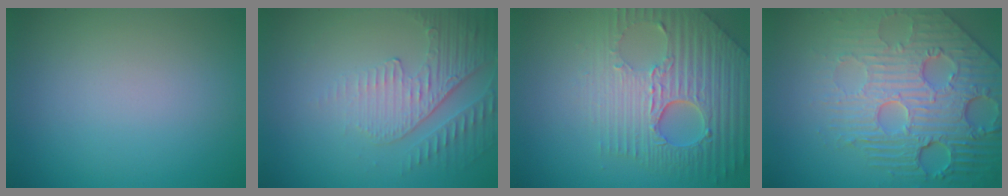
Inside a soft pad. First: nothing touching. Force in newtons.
{"total": 5.0, "press": 3.2, "slide": 3.8}
{"total": 8.4, "press": 5.8, "slide": 6.1}
{"total": 8.6, "press": 5.9, "slide": 6.2}